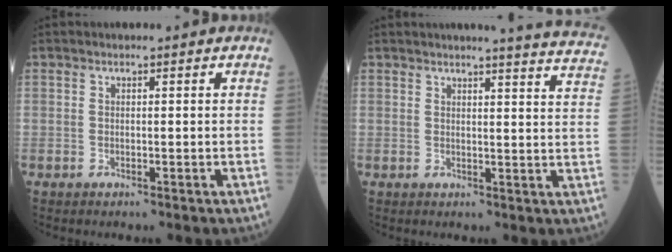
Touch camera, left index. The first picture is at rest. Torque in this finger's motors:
{"motor_torque": [0.42, -0.68, -0.02, 0.03]}